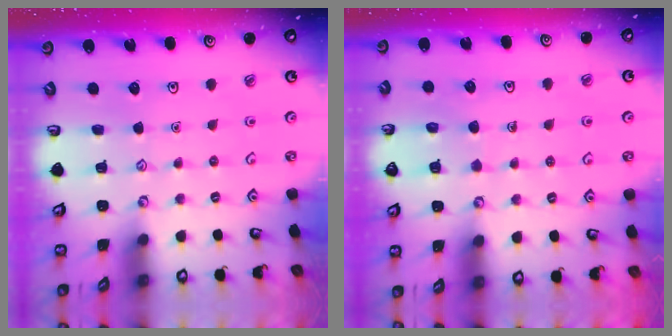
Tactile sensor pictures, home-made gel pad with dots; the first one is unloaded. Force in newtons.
{"total": 6.4, "press": 6.3, "slide": 0.4}